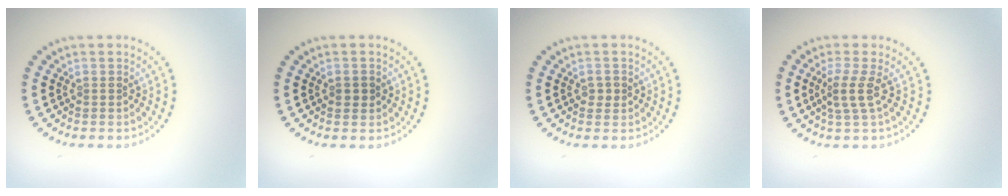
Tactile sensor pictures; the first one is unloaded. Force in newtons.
{"total": 1.3, "press": 1.3, "slide": 0.1}
{"total": 1.1, "press": 1.0, "slide": 0.2}
{"total": 2.3, "press": 1.7, "slide": 1.5}